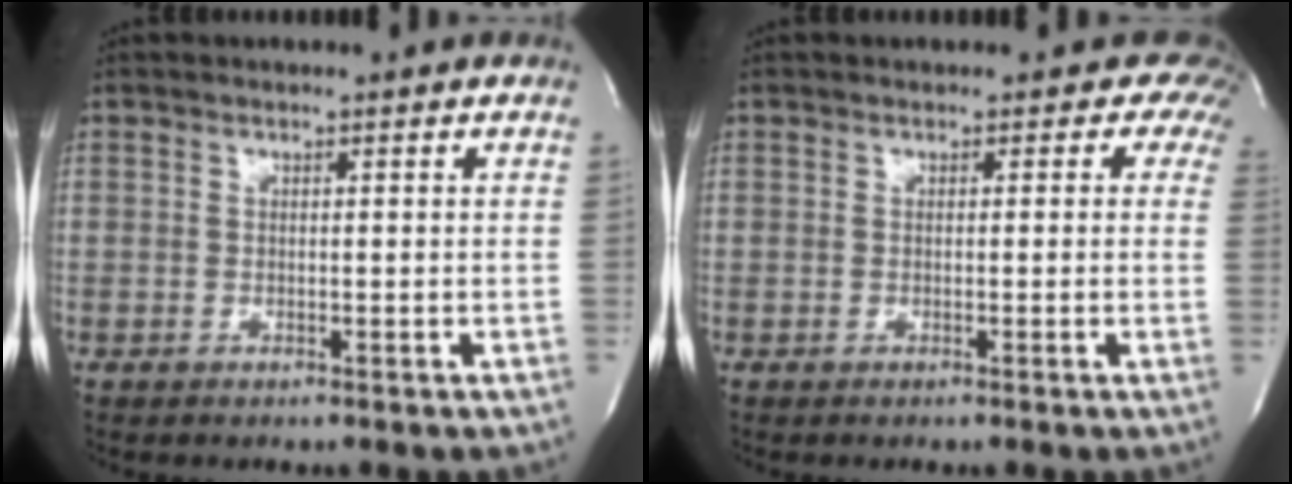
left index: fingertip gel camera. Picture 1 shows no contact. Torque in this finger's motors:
{"motor_torque": [-0.11, -0.19, 0.00, 0.01]}